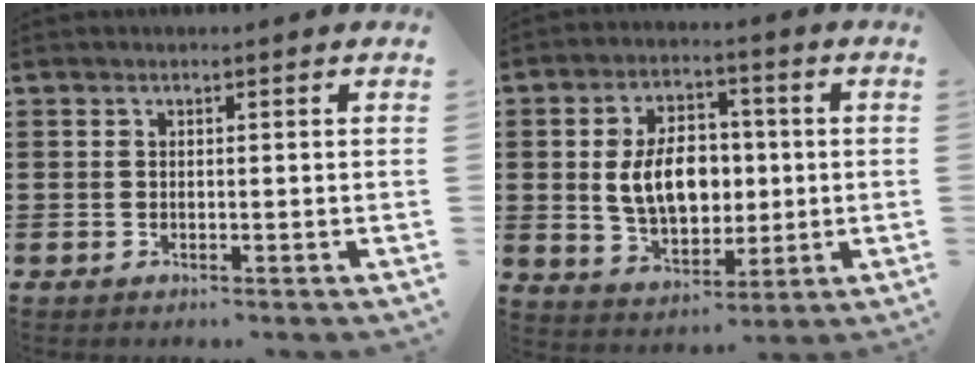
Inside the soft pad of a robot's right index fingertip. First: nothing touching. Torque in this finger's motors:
{"motor_torque": [1.80, 0.34, 1.05, 0.21]}